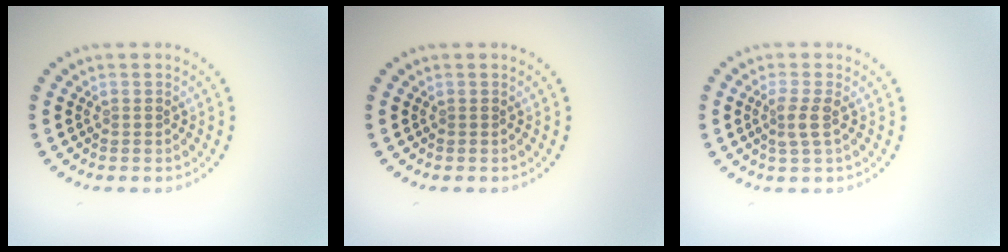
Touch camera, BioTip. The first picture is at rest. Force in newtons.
{"total": 0.0}
{"total": 1.9, "press": 1.5, "slide": 1.2}